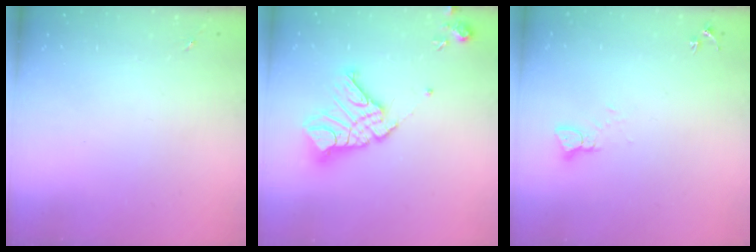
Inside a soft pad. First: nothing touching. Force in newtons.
{"total": 15.8, "press": 15.7, "slide": 1.9}
{"total": 2.4, "press": 2.4, "slide": 0.2}